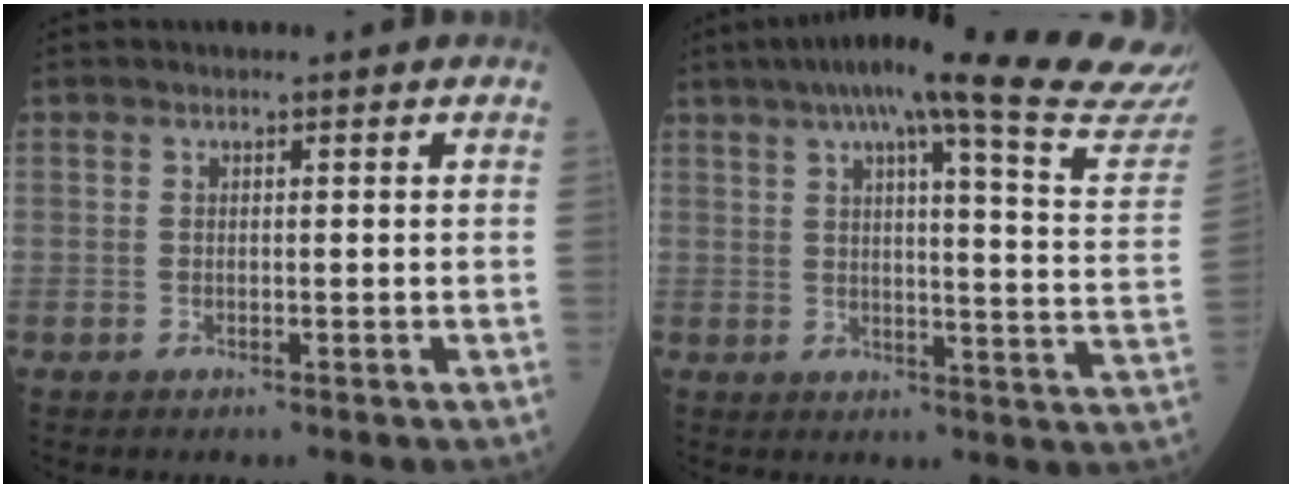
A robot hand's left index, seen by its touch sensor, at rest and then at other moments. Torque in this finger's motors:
{"motor_torque": [1.02, -1.11, 0.76, 0.17]}